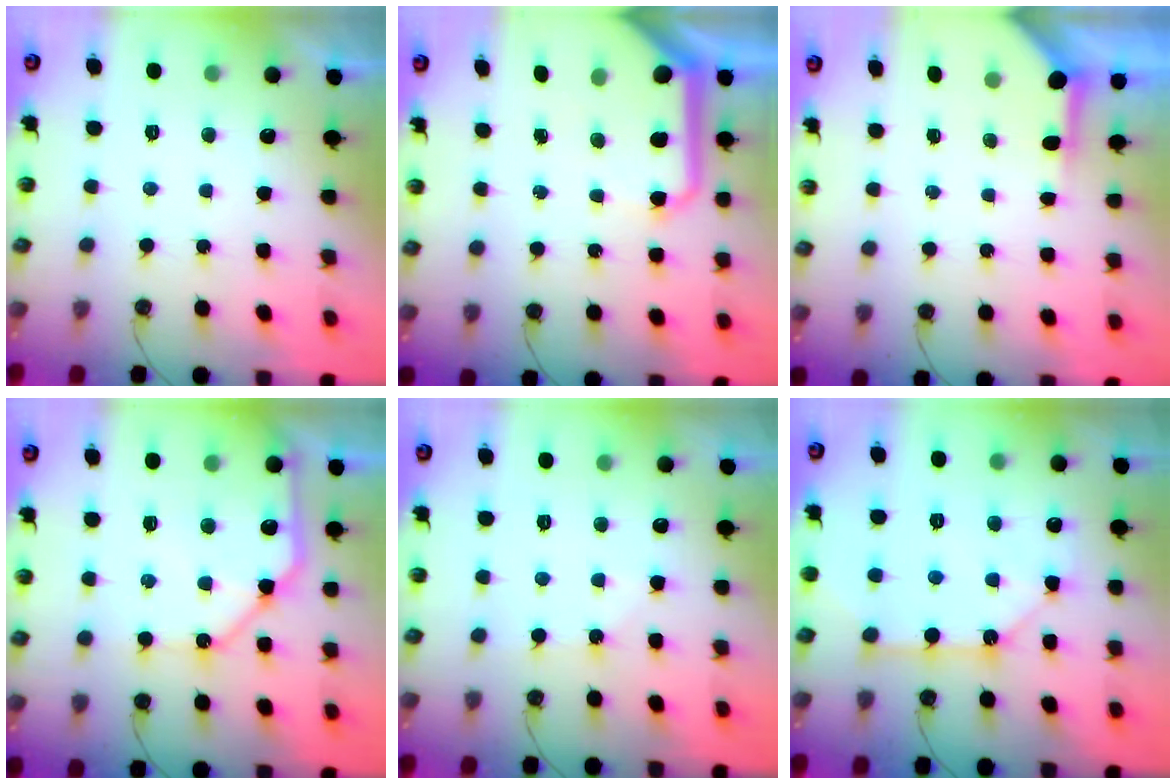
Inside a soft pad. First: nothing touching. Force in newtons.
{"total": 14.8, "press": 14.7, "slide": 1.6}
{"total": 3.9, "press": 3.9, "slide": 0.4}
{"total": 15.6, "press": 15.5, "slide": 1.9}
{"total": 3.3, "press": 3.2, "slide": 0.5}
{"total": 10.7, "press": 10.7, "slide": 1.0}